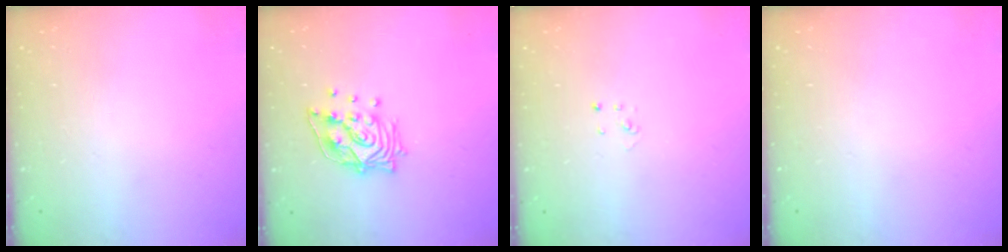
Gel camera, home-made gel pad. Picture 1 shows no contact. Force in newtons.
{"total": 14.1, "press": 14.0, "slide": 1.8}
{"total": 2.0, "press": 2.0, "slide": 0.1}
{"total": 0.0}